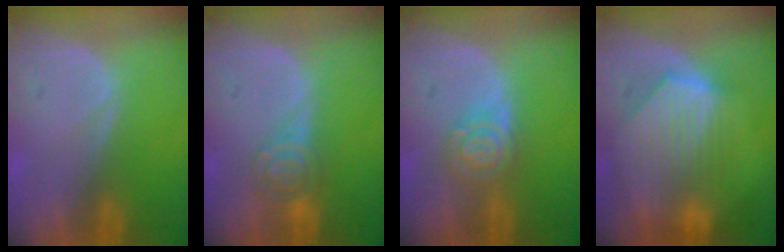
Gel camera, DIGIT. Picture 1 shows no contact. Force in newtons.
{"total": 4.6, "press": 4.5, "slide": 0.8}
{"total": 5.2, "press": 5.2, "slide": 0.2}
{"total": 8.7, "press": 7.9, "slide": 3.7}